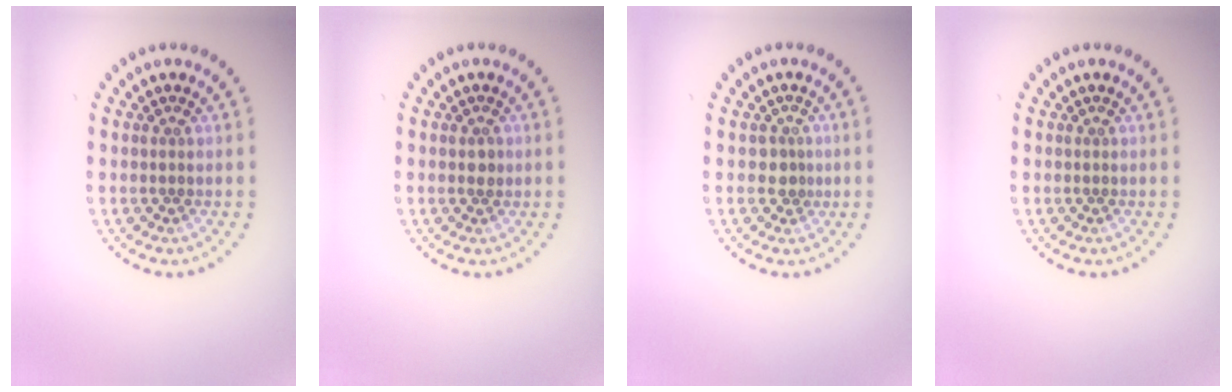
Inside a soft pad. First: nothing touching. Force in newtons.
{"total": 0.9, "press": 0.9, "slide": 0.1}
{"total": 1.6, "press": 1.3, "slide": 1.1}
{"total": 0.0}